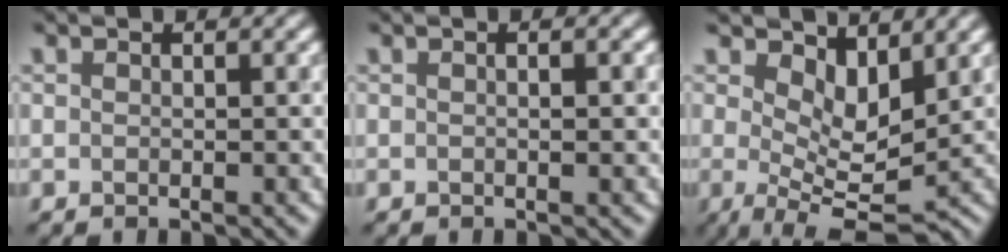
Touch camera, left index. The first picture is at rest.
{"total": 1.3, "force": [0.1, 0.2, 1.3], "torque": [-0.020, 0.003, 0.000]}
{"total": 4.7, "force": [1.7, 2.0, 3.9], "torque": [-0.075, -0.018, 0.032]}